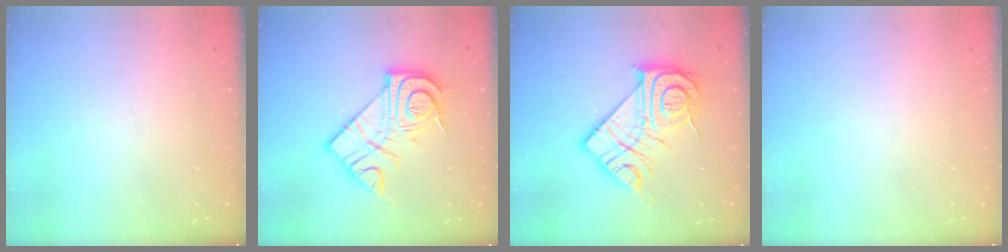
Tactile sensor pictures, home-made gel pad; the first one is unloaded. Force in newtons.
{"total": 15.6, "press": 15.5, "slide": 1.3}
{"total": 20.8, "press": 20.7, "slide": 1.7}
{"total": 1.6, "press": 1.6, "slide": 0.1}